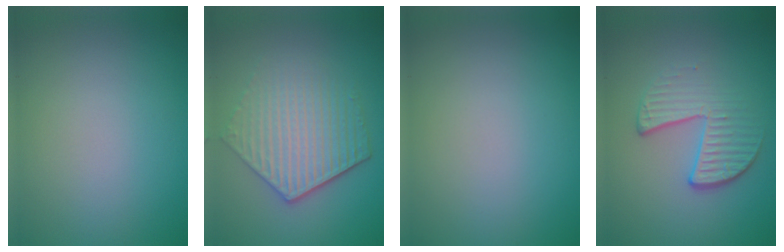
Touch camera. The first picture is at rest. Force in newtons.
{"total": 5.5, "press": 4.2, "slide": 3.6}
{"total": 0.0}
{"total": 4.1, "press": 2.8, "slide": 2.9}